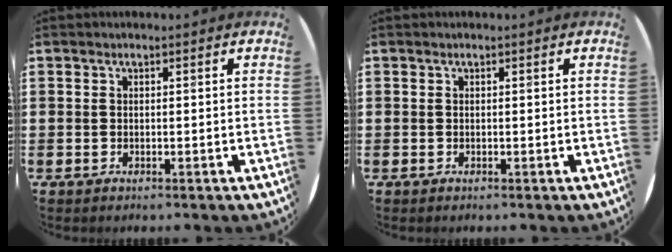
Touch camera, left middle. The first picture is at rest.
{"total": 0.0}